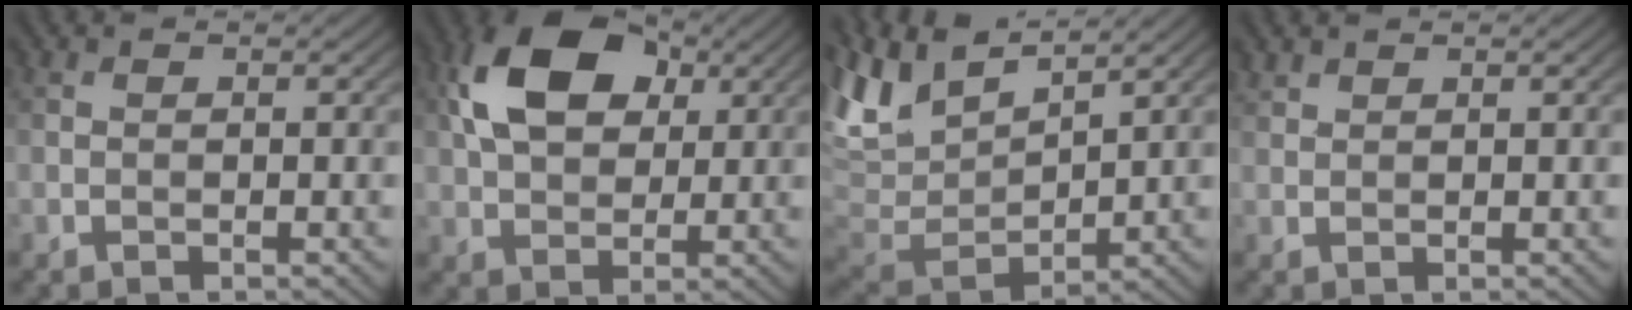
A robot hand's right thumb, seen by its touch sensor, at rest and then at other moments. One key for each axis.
{"total": 11.7, "fx": 3.7, "fy": 7.6, "fz": 8.1, "tx": -0.178, "ty": 0.022, "tz": 0.060}
{"total": 10.4, "fx": 6.8, "fy": 4.0, "fz": 6.7, "tx": -0.173, "ty": 0.014, "tz": 0.132}
{"total": 1.3, "fx": 1.1, "fy": 0.4, "fz": 0.3, "tx": -0.010, "ty": 0.003, "tz": 0.030}